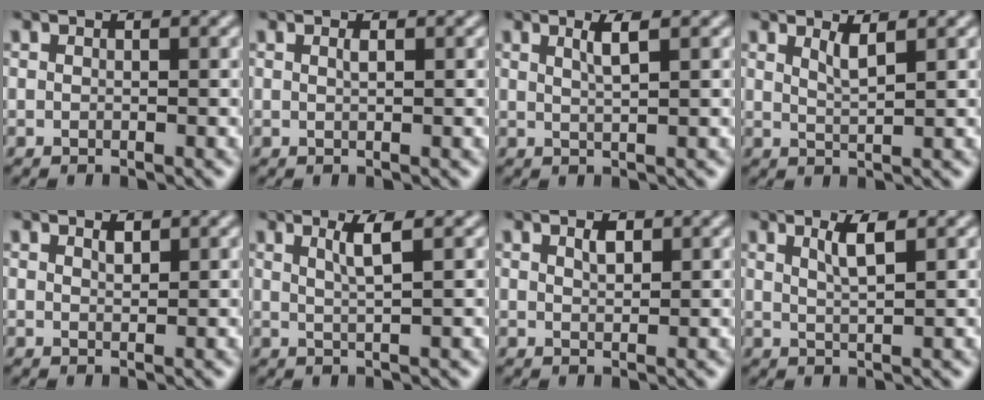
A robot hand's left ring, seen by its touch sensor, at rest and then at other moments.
{"total": 0.6, "force": [0.3, 0.1, 0.5], "torque": [-0.010, 0.002, 0.005]}
{"total": 1.9, "force": [0.9, 0.5, 1.6], "torque": [-0.025, 0.002, 0.012]}
{"total": 1.7, "force": [1.0, 0.4, 1.3], "torque": [-0.020, -0.002, 0.016]}
{"total": 0.9, "force": [0.7, 0.3, 0.5], "torque": [-0.011, -0.002, 0.013]}
{"total": 2.3, "force": [1.0, 0.5, 2.0], "torque": [-0.032, 0.001, 0.015]}
{"total": 1.2, "force": [0.7, 0.5, 0.9], "torque": [-0.018, 0.001, 0.014]}
{"total": 2.3, "force": [1.1, 0.5, 1.9], "torque": [-0.030, 0.001, 0.017]}